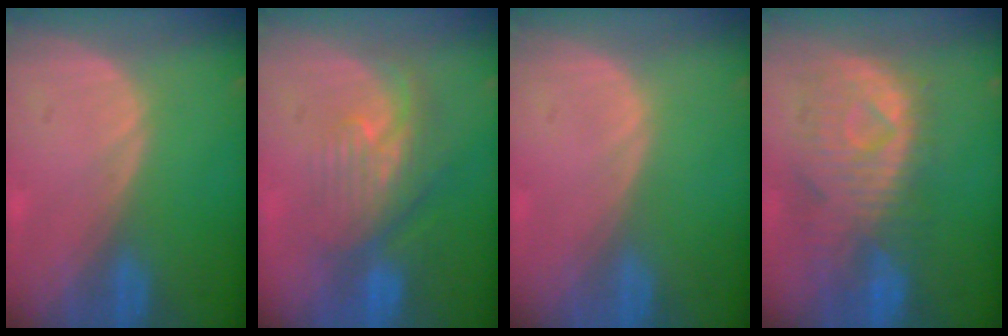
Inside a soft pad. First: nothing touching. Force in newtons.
{"total": 8.0, "press": 7.2, "slide": 3.3}
{"total": 0.0}
{"total": 10.6, "press": 9.5, "slide": 4.8}